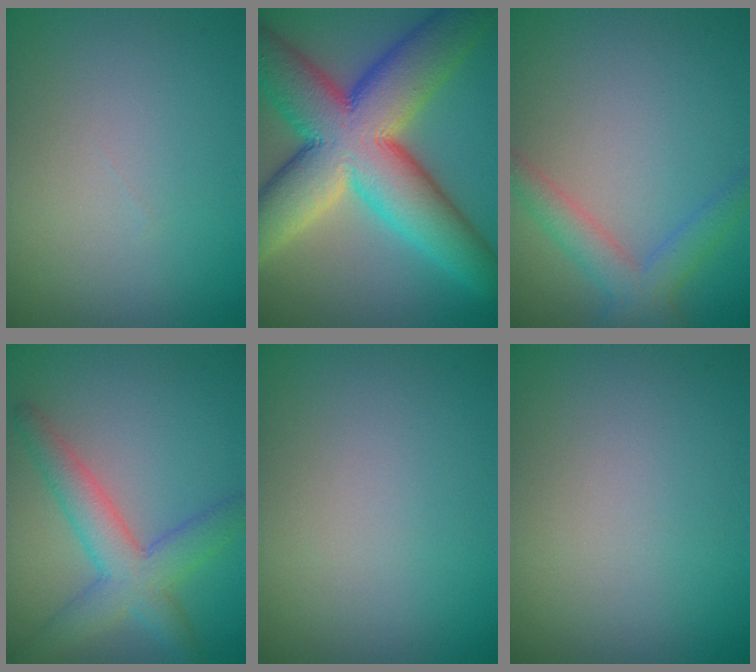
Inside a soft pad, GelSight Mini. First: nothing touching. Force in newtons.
{"total": 15.4, "press": 15.3, "slide": 0.8}
{"total": 3.2, "press": 3.2, "slide": 0.0}
{"total": 4.9, "press": 4.9, "slide": 0.2}
{"total": 0.0}
{"total": 0.0}